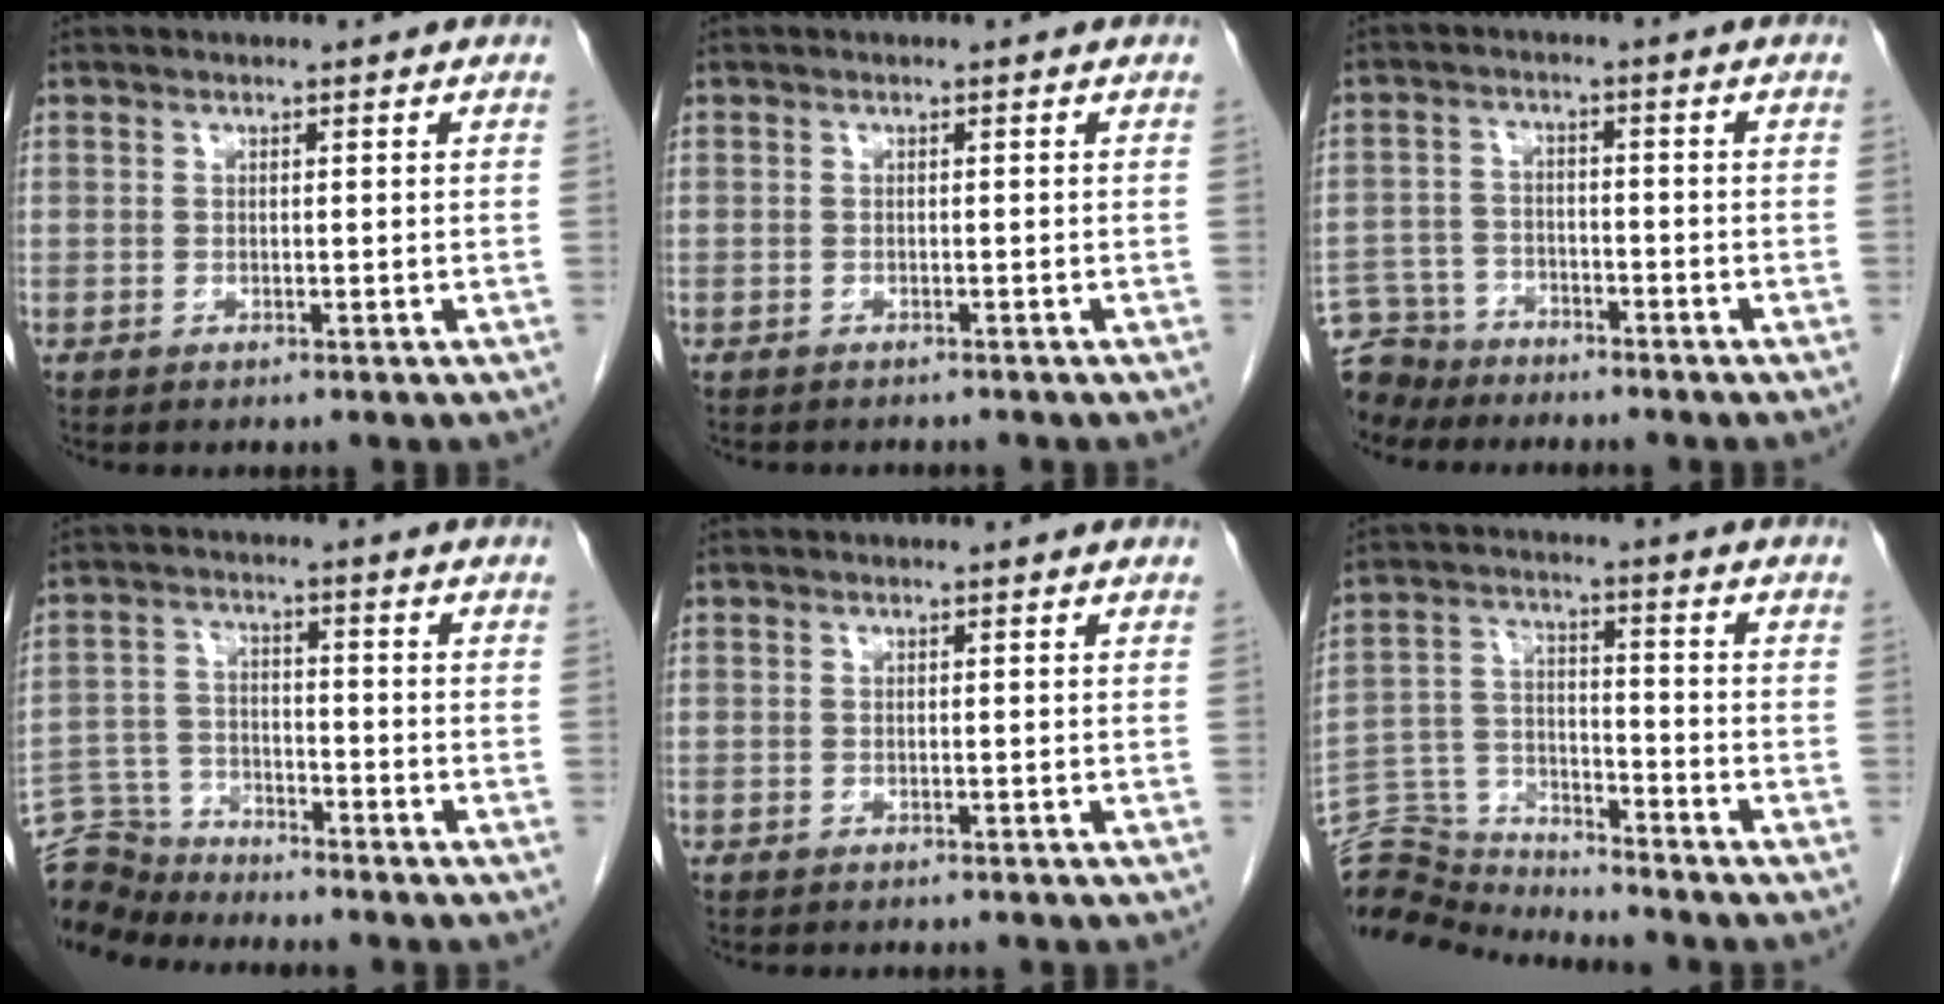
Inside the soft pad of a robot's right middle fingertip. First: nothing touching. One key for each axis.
{"total": 2.0, "fx": -1.9, "fy": 0.6, "fz": 0.4, "tx": -0.012, "ty": -0.005, "tz": -0.022}
{"total": 7.7, "fx": -7.0, "fy": 3.2, "fz": 0.0, "tx": -0.008, "ty": 0.002, "tz": -0.128}
{"total": 9.3, "fx": -9.1, "fy": 1.5, "fz": 0.5, "tx": -0.017, "ty": 0.003, "tz": -0.174}
{"total": 1.8, "fx": -1.6, "fy": 0.5, "fz": 0.5, "tx": -0.014, "ty": -0.005, "tz": -0.018}
{"total": 12.1, "fx": -12.1, "fy": 0.5, "fz": -0.3, "tx": -0.002, "ty": 0.033, "tz": -0.222}